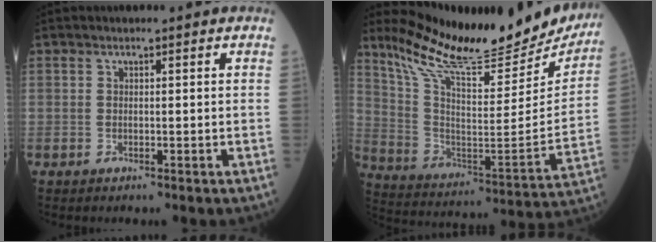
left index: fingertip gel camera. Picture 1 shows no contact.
{"total": 26.0, "force": [23.0, 4.7, 11.2], "torque": [-0.194, -0.067, 0.336]}